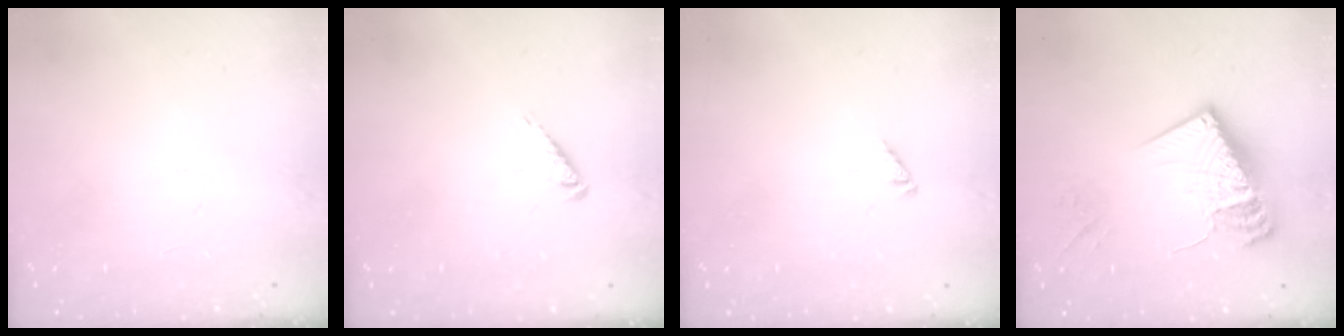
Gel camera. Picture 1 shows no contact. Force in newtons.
{"total": 2.7, "press": 2.7, "slide": 0.6}
{"total": 0.0}
{"total": 15.7, "press": 15.6, "slide": 1.6}